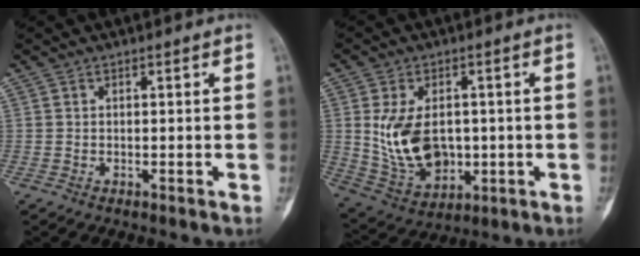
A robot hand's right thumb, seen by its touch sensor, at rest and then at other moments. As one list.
[{"total": 13.2, "force": [0.3, 8.9, 9.7], "torque": [-0.157, -0.007, 0.031]}]